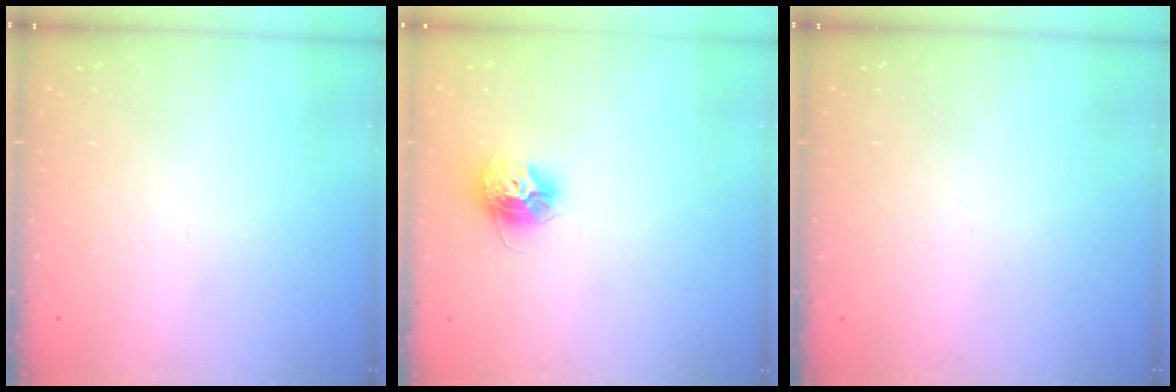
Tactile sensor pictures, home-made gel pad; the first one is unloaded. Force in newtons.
{"total": 10.5, "press": 10.4, "slide": 0.9}
{"total": 0.0}